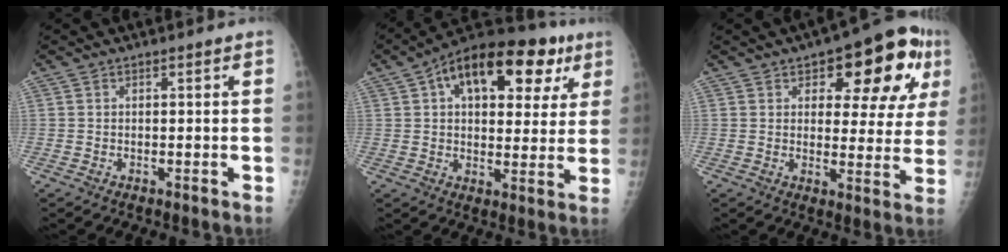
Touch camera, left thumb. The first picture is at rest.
{"total": 21.5, "force": [8.9, 11.6, 15.7], "torque": [-0.192, 0.022, 0.126]}
{"total": 16.5, "force": [6.9, 7.4, 13.0], "torque": [-0.128, 0.002, 0.086]}